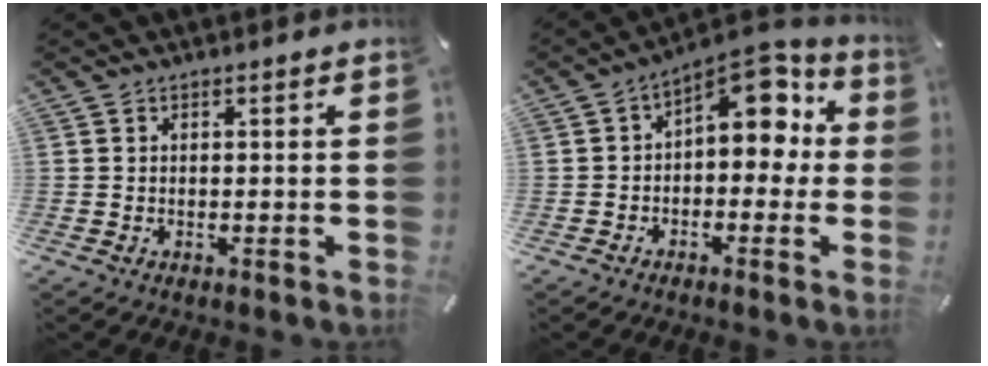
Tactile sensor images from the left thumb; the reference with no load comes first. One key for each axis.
{"total": 10.5, "fx": 4.7, "fy": 6.1, "fz": 7.2, "tx": -0.087, "ty": -0.046, "tz": 0.078}